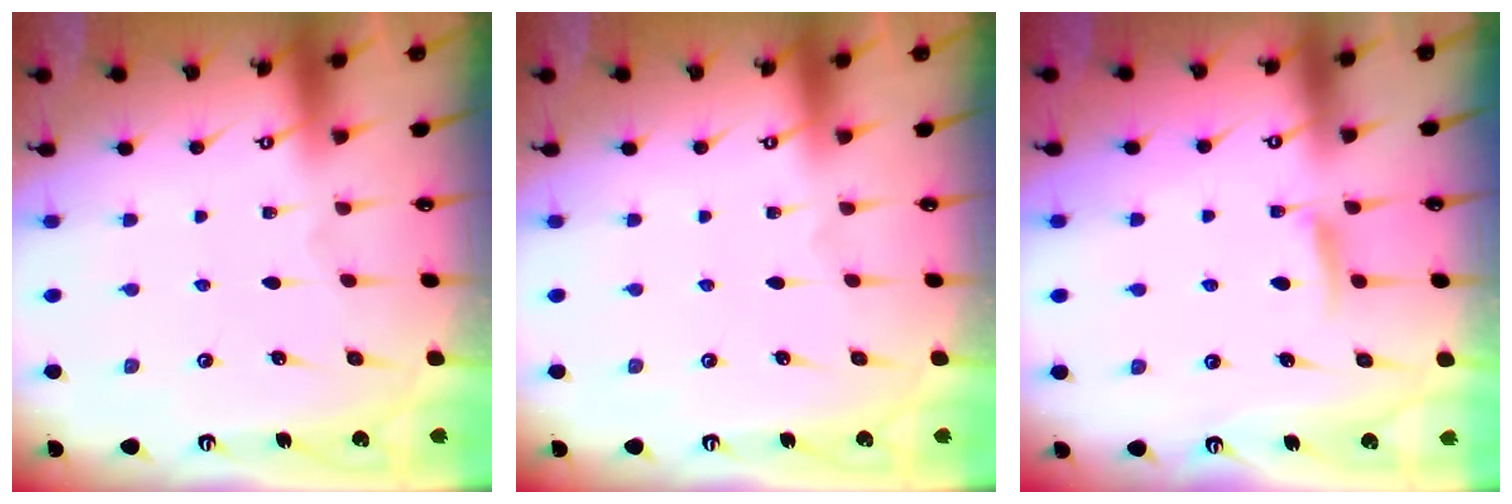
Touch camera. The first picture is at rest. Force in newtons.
{"total": 0.0}
{"total": 6.1, "press": 6.1, "slide": 0.9}